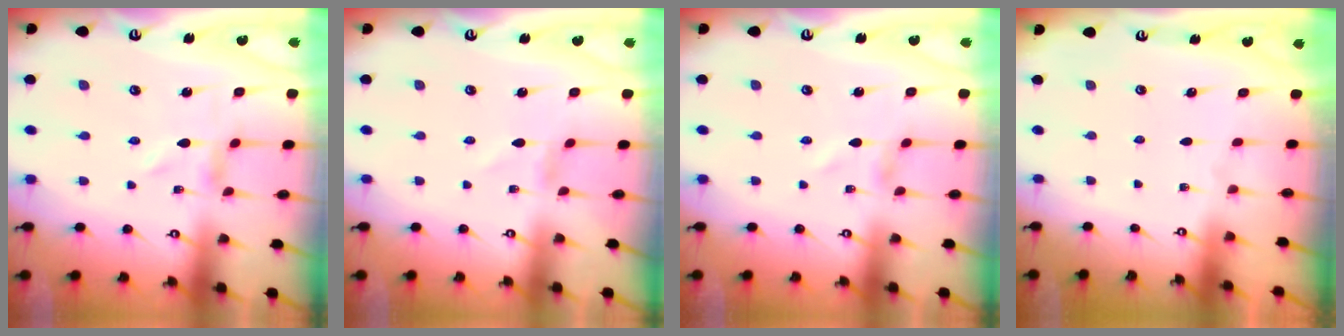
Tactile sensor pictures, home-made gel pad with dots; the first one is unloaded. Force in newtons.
{"total": 0.0}
{"total": 1.2, "press": 1.2, "slide": 0.1}
{"total": 0.0}